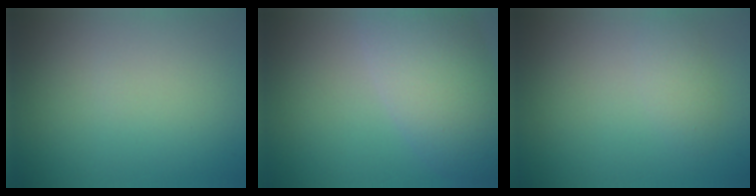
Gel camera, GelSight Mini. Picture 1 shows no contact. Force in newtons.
{"total": 7.5, "press": 7.5, "slide": 0.6}
{"total": 1.5, "press": 1.5, "slide": 0.2}